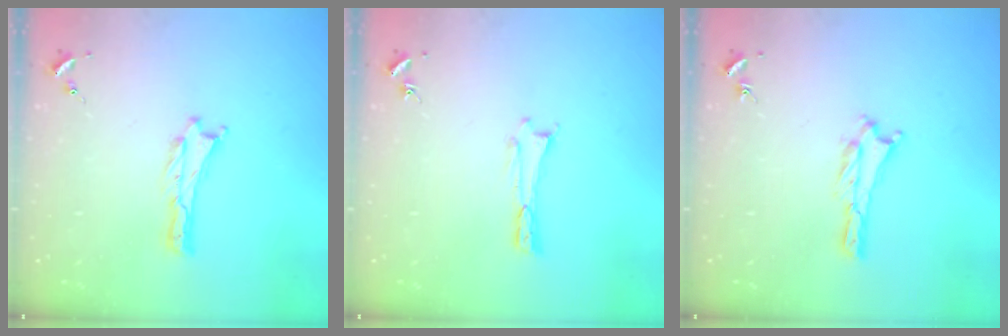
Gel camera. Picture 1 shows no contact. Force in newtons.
{"total": 0.0}
{"total": 1.2, "press": 1.1, "slide": 0.2}